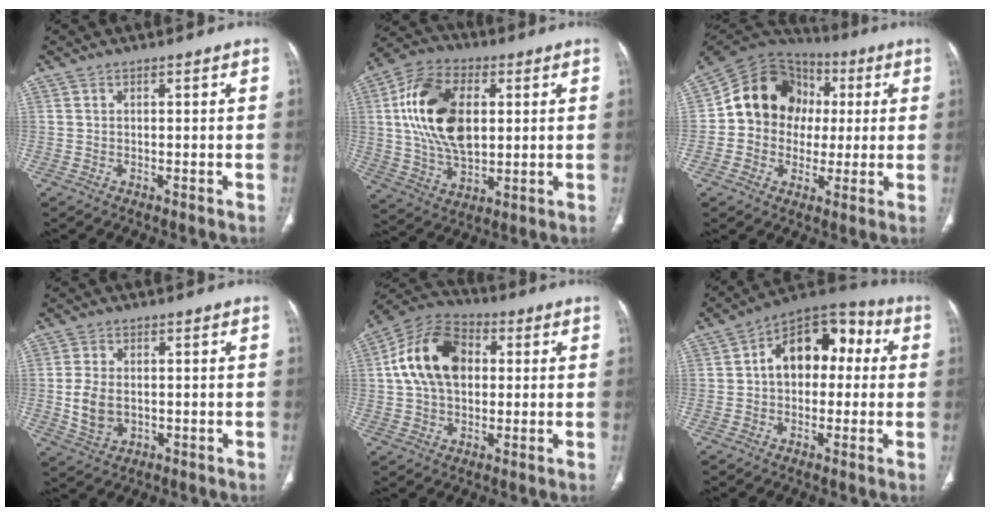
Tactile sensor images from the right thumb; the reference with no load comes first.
{"total": 18.1, "force": [3.2, 10.8, 14.1], "torque": [-0.251, 0.001, 0.059]}
{"total": 16.7, "force": [1.6, 14.3, 8.5], "torque": [-0.109, 0.033, 0.024]}
{"total": 6.6, "force": [-0.5, 4.6, 4.8], "torque": [-0.091, -0.002, 0.000]}
{"total": 15.6, "force": [2.4, 10.5, 11.2], "torque": [-0.185, 0.021, 0.032]}
{"total": 14.5, "force": [1.8, 9.6, 10.7], "torque": [-0.117, 0.042, 0.014]}